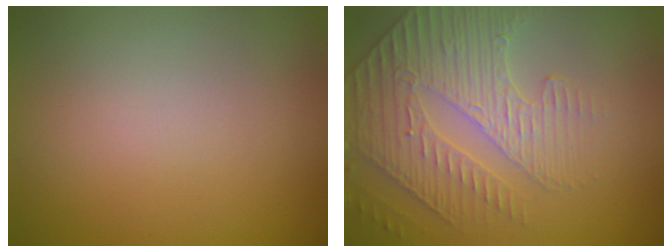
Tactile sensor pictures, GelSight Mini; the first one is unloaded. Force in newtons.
{"total": 4.1, "press": 3.7, "slide": 1.8}